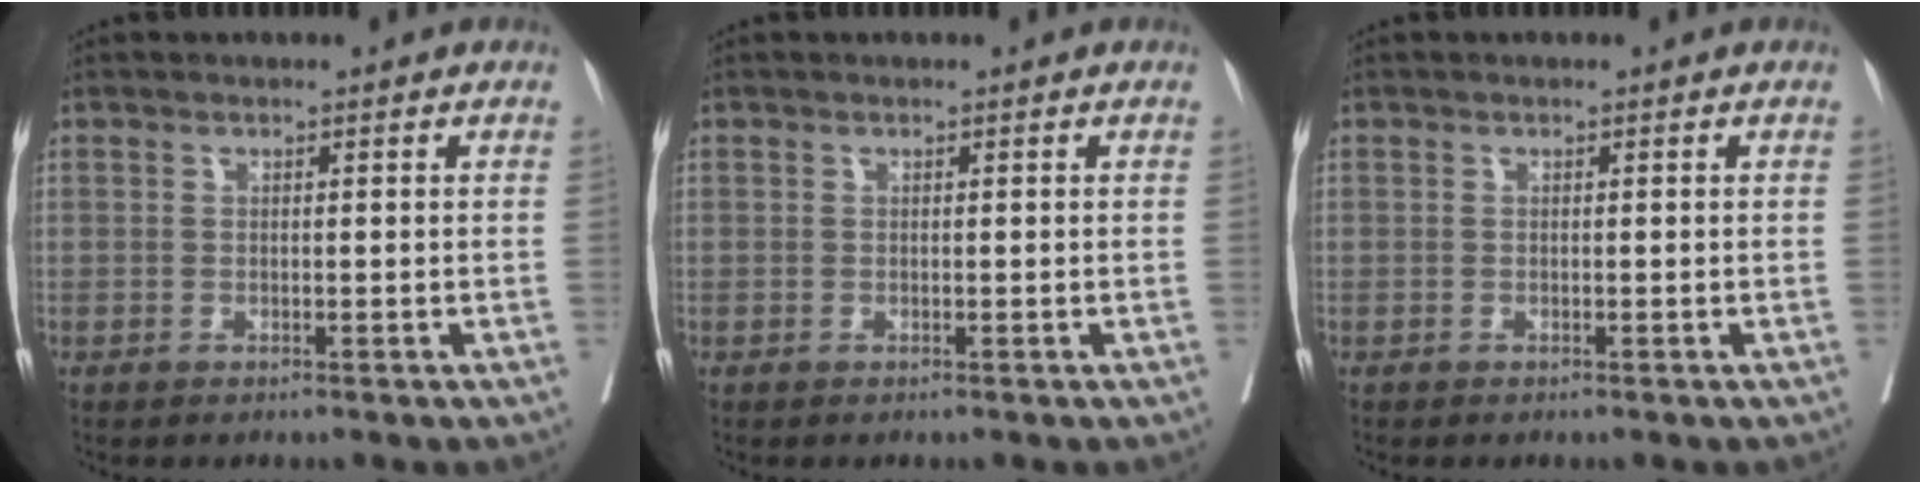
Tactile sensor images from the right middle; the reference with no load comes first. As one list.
[{"total": 0.0}, {"total": 0.0}]